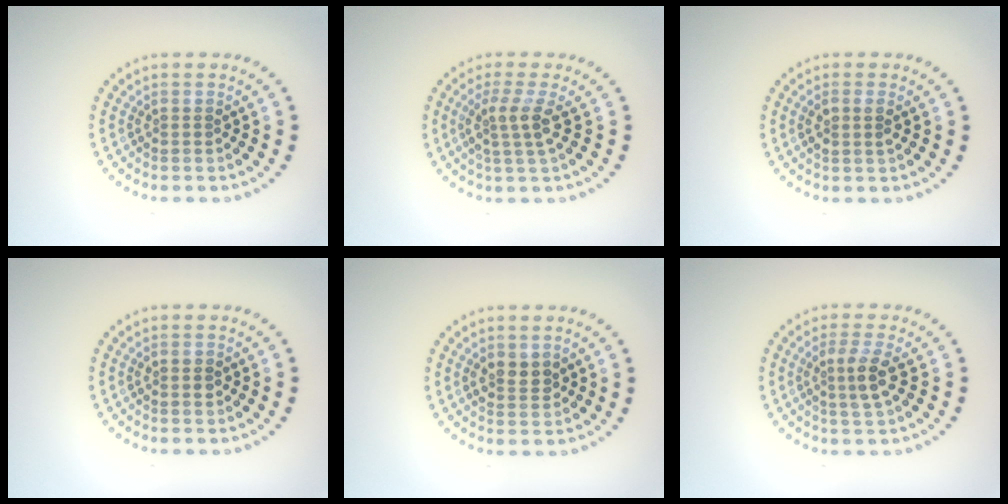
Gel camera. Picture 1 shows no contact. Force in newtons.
{"total": 2.7, "press": 2.0, "slide": 1.9}
{"total": 1.6, "press": 1.4, "slide": 0.6}
{"total": 1.2, "press": 1.2, "slide": 0.0}
{"total": 2.1, "press": 2.0, "slide": 0.5}
{"total": 2.7, "press": 2.5, "slide": 1.1}